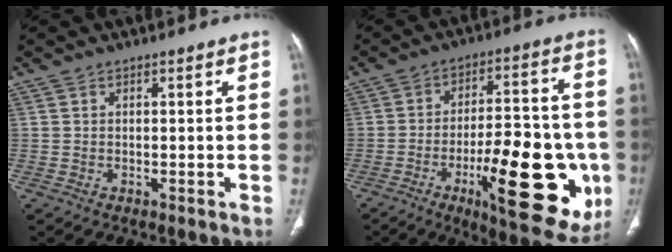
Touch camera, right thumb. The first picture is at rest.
{"total": 25.0, "force": [-7.3, 9.0, 22.2], "torque": [-0.268, 0.010, -0.089]}